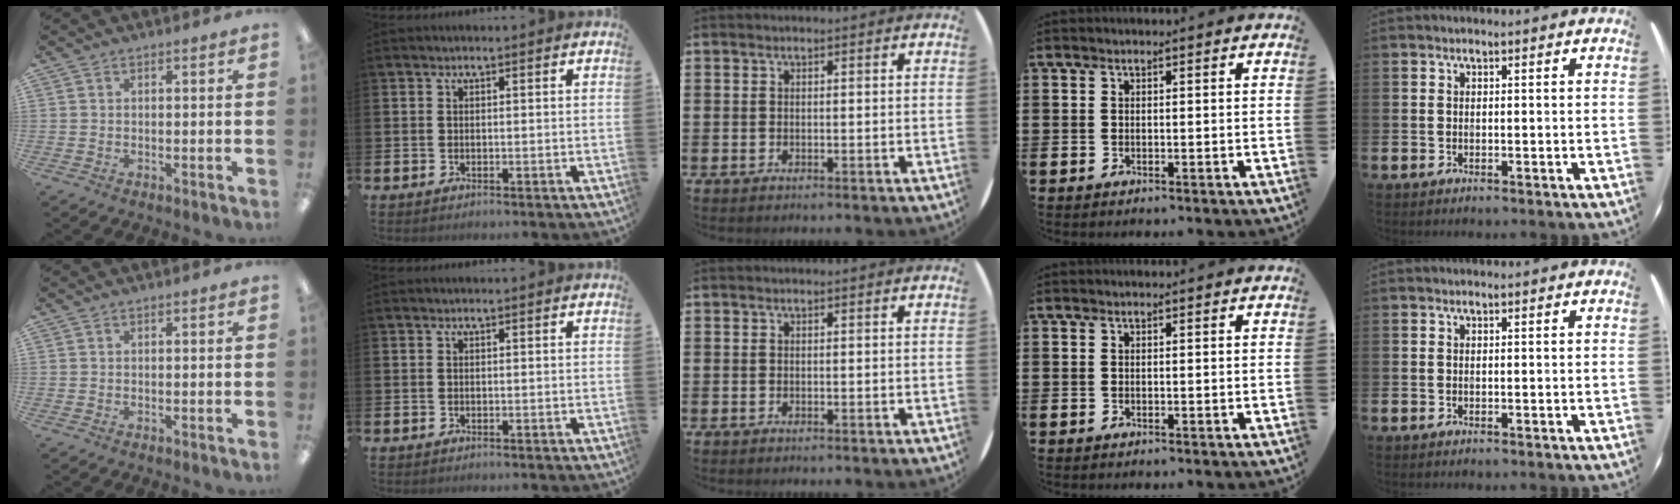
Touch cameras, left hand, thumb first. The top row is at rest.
{}